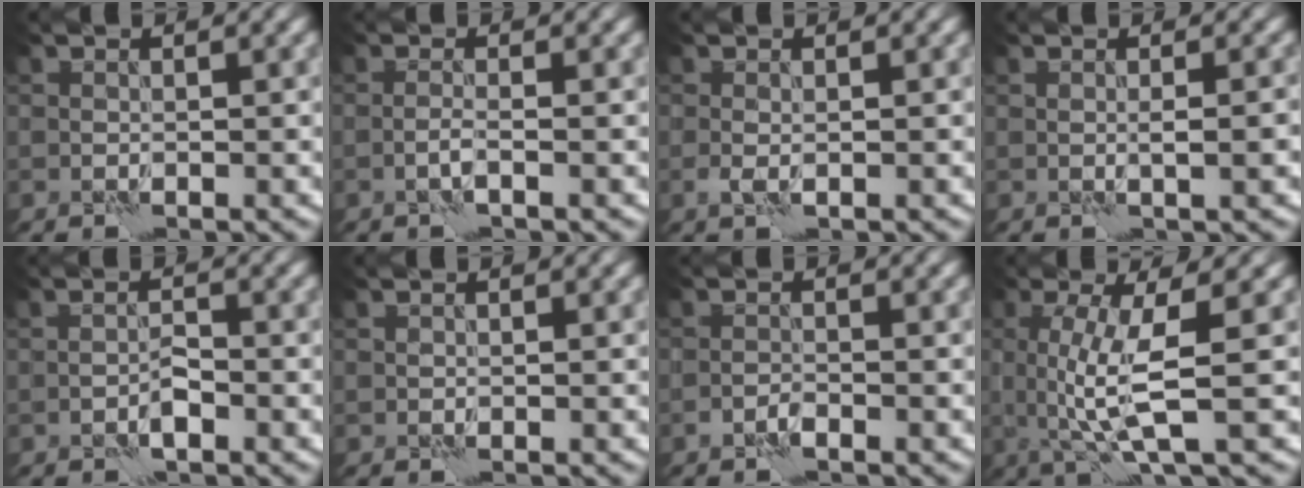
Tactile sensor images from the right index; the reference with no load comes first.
{"total": 0.9, "force": [-0.5, -0.1, 0.8], "torque": [-0.016, 0.004, -0.013]}
{"total": 1.3, "force": [-0.3, 0.5, 1.1], "torque": [-0.025, -0.001, -0.007]}
{"total": 1.9, "force": [-0.3, 0.2, 1.9], "torque": [-0.030, 0.003, -0.007]}
{"total": 1.4, "force": [-0.9, 0.4, 1.0], "torque": [-0.019, 0.005, -0.019]}
{"total": 0.0}
{"total": 1.1, "force": [-0.9, 0.2, 0.6], "torque": [-0.013, 0.004, -0.020]}
{"total": 5.8, "force": [0.2, 1.3, 5.6], "torque": [-0.109, -0.003, 0.003]}